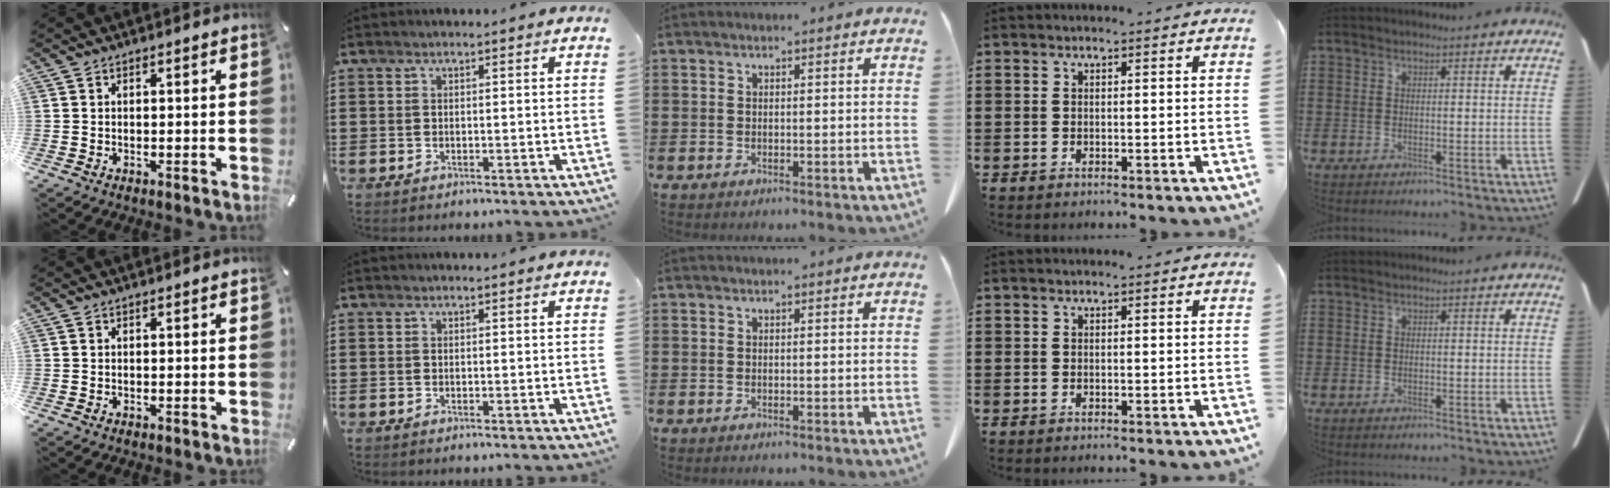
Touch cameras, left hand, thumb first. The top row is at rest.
{}